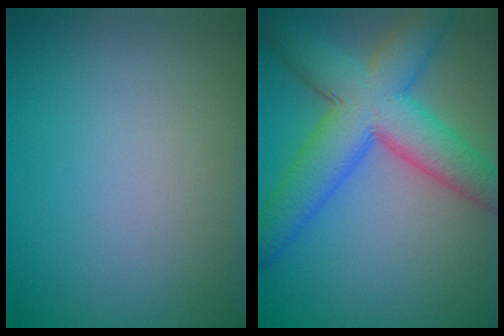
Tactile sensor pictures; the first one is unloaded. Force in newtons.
{"total": 8.8, "press": 8.8, "slide": 0.1}